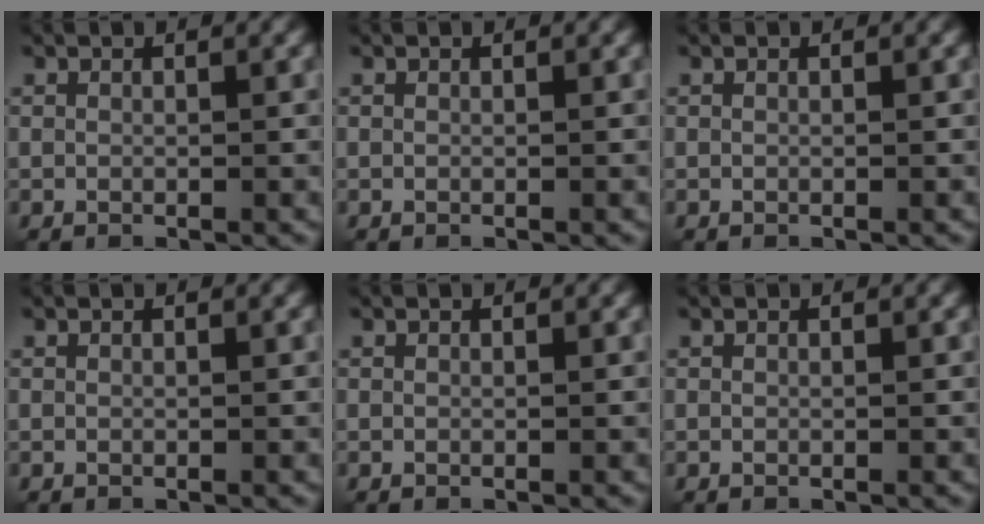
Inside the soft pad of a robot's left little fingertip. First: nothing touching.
{"total": 0.0}
{"total": 0.0}
{"total": 0.0}
{"total": 0.0}
{"total": 0.0}